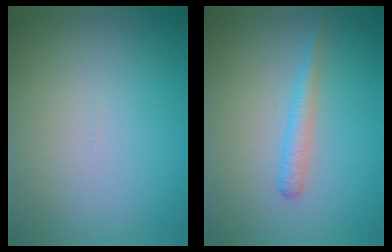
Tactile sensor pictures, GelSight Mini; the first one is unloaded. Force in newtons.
{"total": 1.8, "press": 1.8, "slide": 0.1}